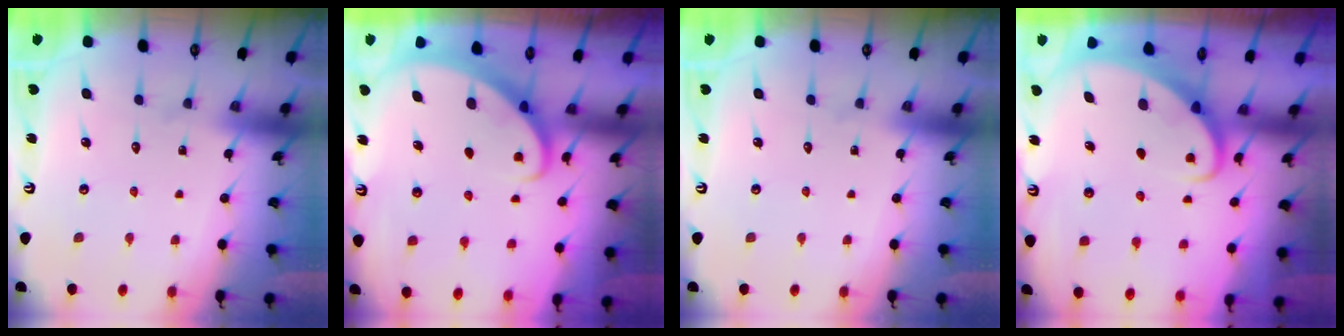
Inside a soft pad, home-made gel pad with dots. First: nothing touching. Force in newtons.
{"total": 2.8, "press": 2.8, "slide": 0.1}
{"total": 0.0}
{"total": 2.5, "press": 2.5, "slide": 0.2}